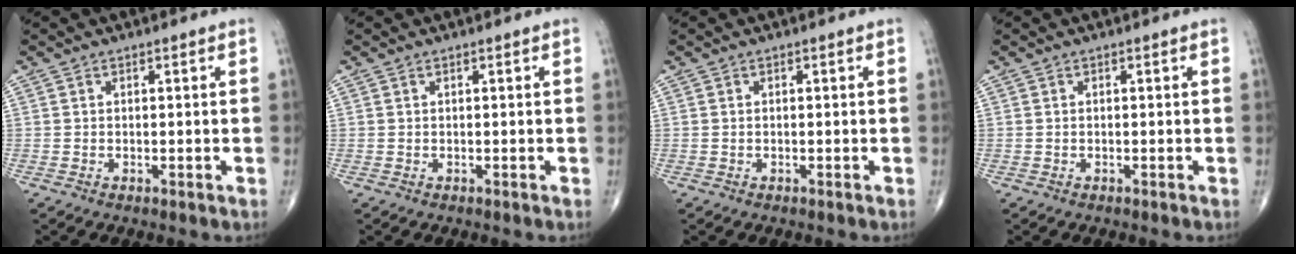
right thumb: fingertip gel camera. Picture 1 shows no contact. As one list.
[{"total": 0.0}, {"total": 0.0}, {"total": 0.0}]